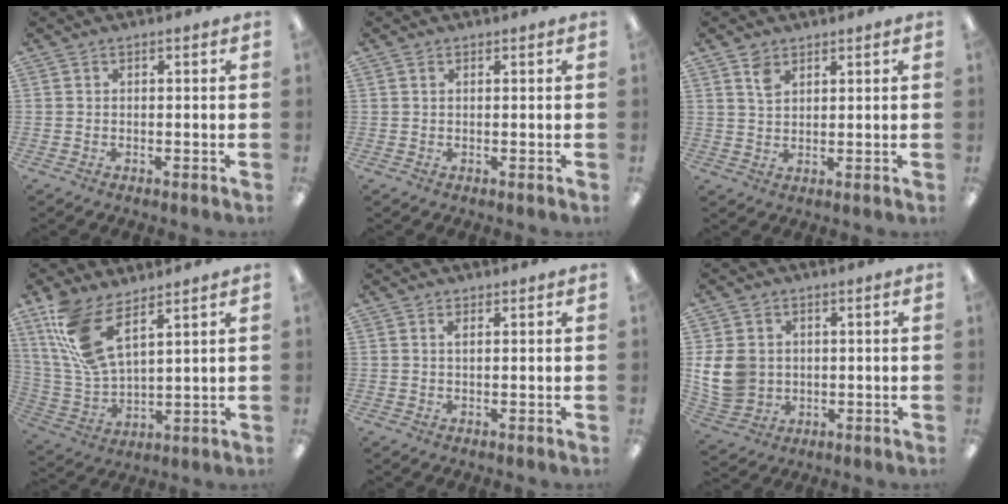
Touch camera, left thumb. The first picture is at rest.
{"total": 0.7, "force": [0.4, 0.3, 0.4], "torque": [-0.009, 0.003, 0.007]}
{"total": 3.7, "force": [2.5, 2.2, 1.6], "torque": [-0.030, -0.004, 0.047]}
{"total": 13.7, "force": [8.5, 5.2, 9.4], "torque": [-0.219, -0.036, 0.154]}
{"total": 1.2, "force": [0.7, 0.4, 0.8], "torque": [-0.018, 0.002, 0.012]}
{"total": 10.4, "force": [1.2, 8.9, 5.3], "torque": [-0.123, 0.013, 0.026]}